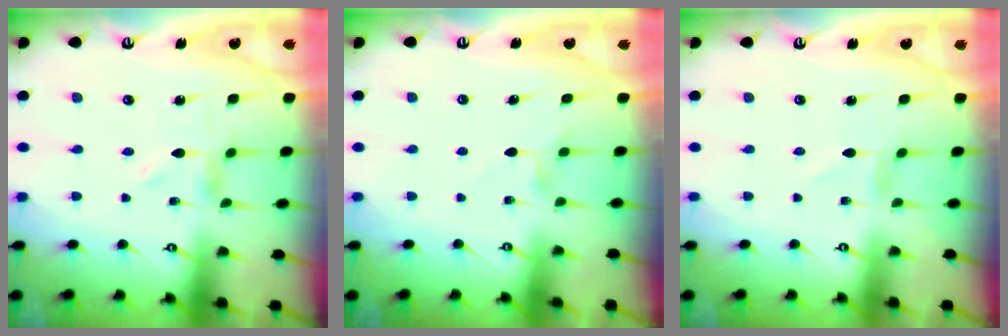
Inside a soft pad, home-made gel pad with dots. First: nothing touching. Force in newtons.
{"total": 2.3, "press": 2.3, "slide": 0.4}
{"total": 0.0}